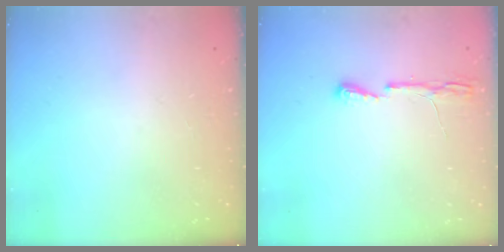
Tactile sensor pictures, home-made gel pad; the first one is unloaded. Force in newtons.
{"total": 4.3, "press": 4.2, "slide": 0.6}